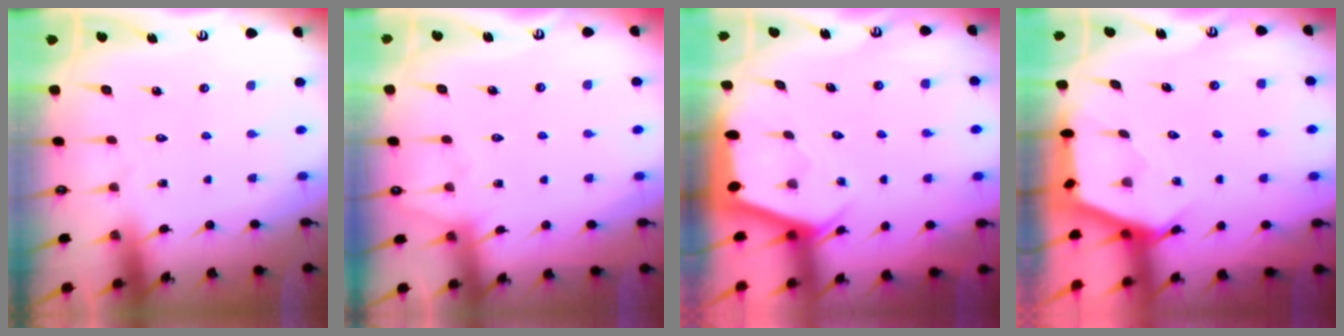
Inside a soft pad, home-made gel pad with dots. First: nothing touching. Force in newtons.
{"total": 4.4, "press": 4.3, "slide": 0.5}
{"total": 2.3, "press": 2.3, "slide": 0.3}
{"total": 2.5, "press": 2.5, "slide": 0.3}